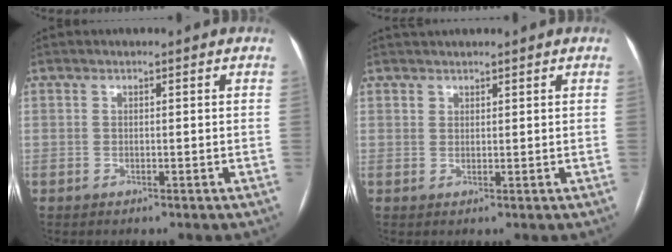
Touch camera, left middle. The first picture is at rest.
{"total": 1.9, "force": [1.8, 0.6, 0.3], "torque": [-0.002, 0.015, 0.032]}